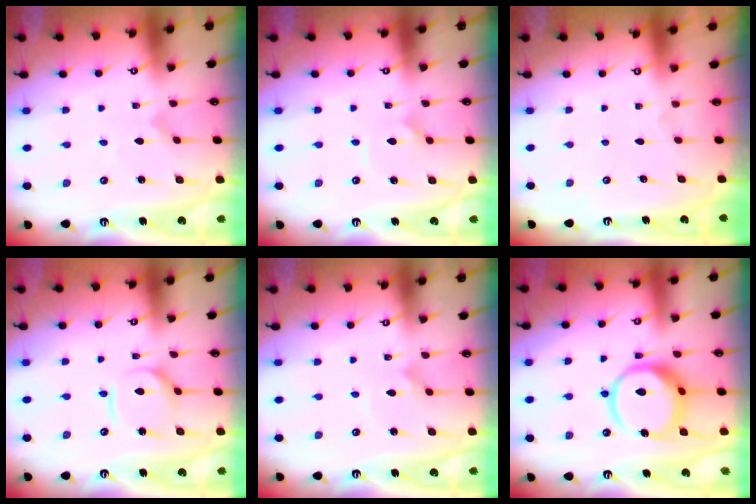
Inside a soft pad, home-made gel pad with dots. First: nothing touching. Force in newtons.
{"total": 1.8, "press": 1.8, "slide": 0.1}
{"total": 0.0}
{"total": 6.6, "press": 6.6, "slide": 0.6}
{"total": 0.9, "press": 0.9, "slide": 0.1}
{"total": 13.9, "press": 13.8, "slide": 1.5}